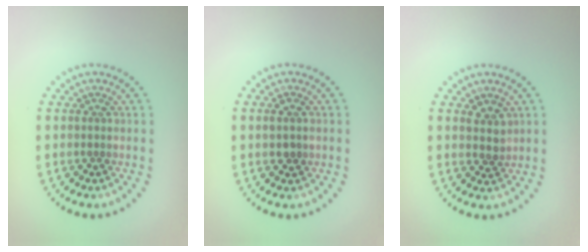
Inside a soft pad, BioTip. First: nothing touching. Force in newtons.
{"total": 1.3, "press": 1.3, "slide": 0.2}
{"total": 1.7, "press": 1.4, "slide": 0.9}